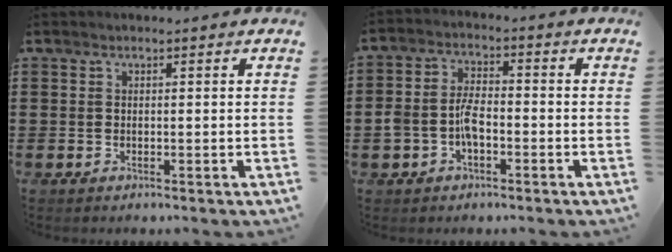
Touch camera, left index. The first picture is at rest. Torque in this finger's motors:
{"motor_torque": [0.45, 0.15, 0.24, 0.09]}